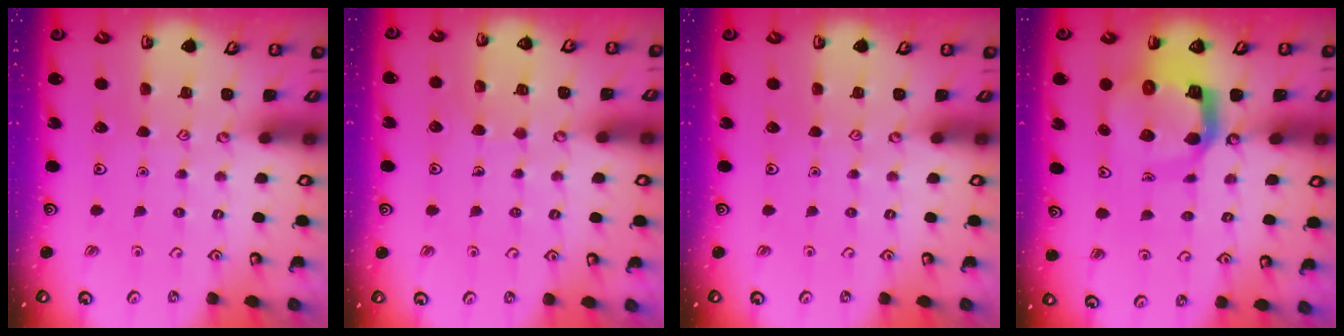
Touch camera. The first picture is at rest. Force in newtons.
{"total": 5.2, "press": 5.2, "slide": 0.4}
{"total": 0.0}
{"total": 11.1, "press": 11.0, "slide": 1.5}